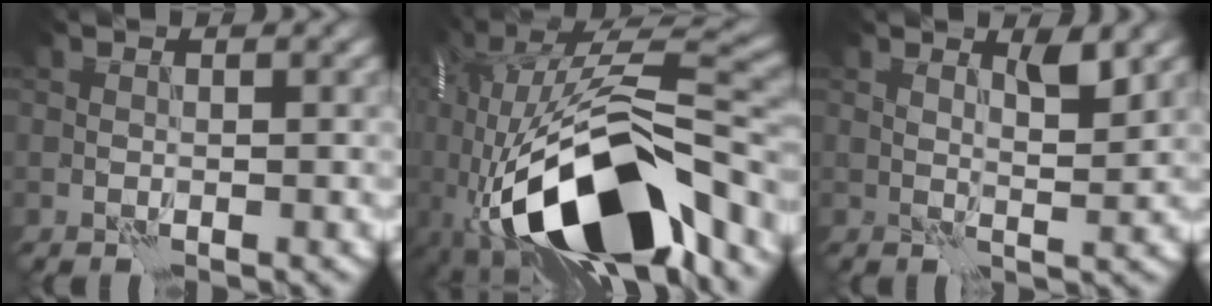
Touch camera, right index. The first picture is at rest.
{"total": 16.3, "force": [-6.4, 5.8, 13.8], "torque": [-0.251, 0.005, -0.101]}
{"total": 2.1, "force": [1.9, -0.5, 0.7], "torque": [-0.010, -0.006, 0.036]}